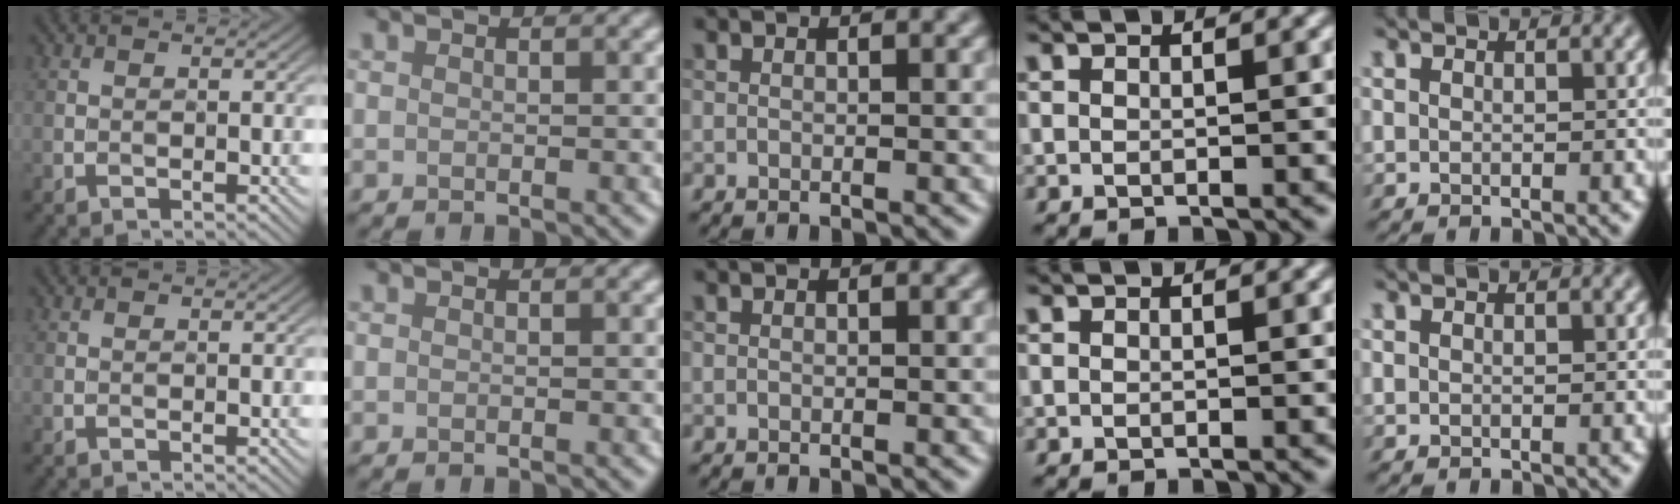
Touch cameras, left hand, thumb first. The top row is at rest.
{}